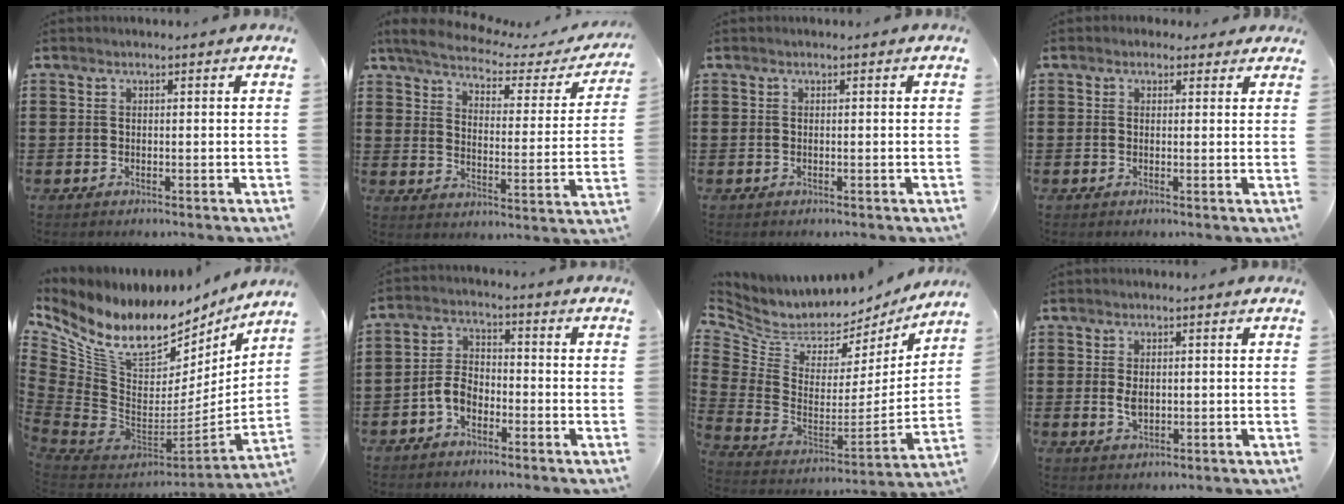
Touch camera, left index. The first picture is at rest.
{"total": 4.3, "force": [3.6, 1.0, 2.2], "torque": [-0.065, -0.023, 0.054]}
{"total": 0.0}
{"total": 1.5, "force": [1.0, 1.1, 0.4], "torque": [-0.004, 0.005, 0.017]}
{"total": 12.4, "force": [7.7, 7.0, 6.6], "torque": [-0.157, -0.059, 0.140]}
{"total": 4.5, "force": [-2.6, 2.6, 2.6], "torque": [-0.069, 0.005, -0.057]}
{"total": 5.4, "force": [4.6, 2.7, 0.9], "torque": [-0.055, -0.054, 0.079]}
{"total": 2.6, "force": [0.1, 1.5, 2.1], "torque": [-0.051, 0.000, 0.000]}